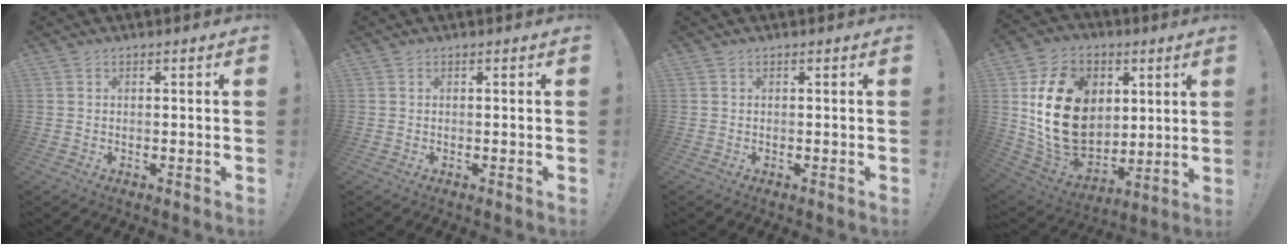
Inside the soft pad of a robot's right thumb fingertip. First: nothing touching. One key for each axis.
{"total": 0.0}
{"total": 0.0}
{"total": 24.3, "fx": 4.5, "fy": 18.2, "fz": 15.4, "tx": -0.287, "ty": -0.021, "tz": 0.103}